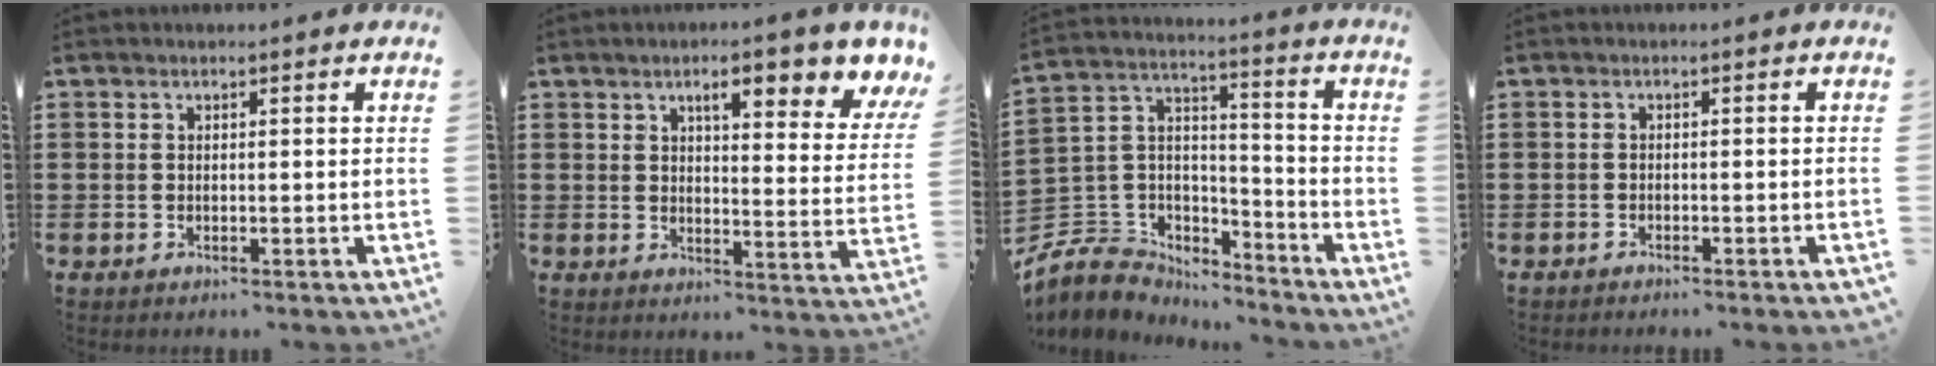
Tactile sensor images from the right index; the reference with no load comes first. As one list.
[{"total": 6.9, "force": [4.3, 1.8, 5.1], "torque": [-0.082, -0.013, 0.063]}, {"total": 6.6, "force": [-5.1, 4.2, 0.4], "torque": [-0.048, -0.004, -0.105]}, {"total": 1.2, "force": [-1.2, 0.0, 0.1], "torque": [-0.004, 0.000, -0.023]}]